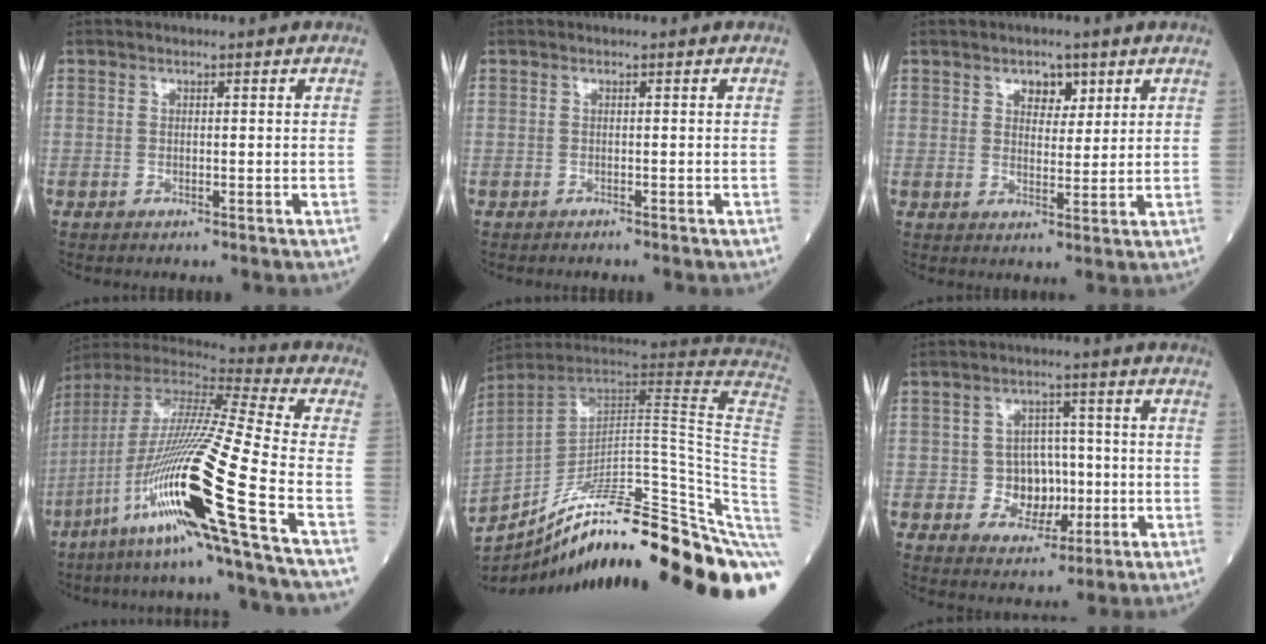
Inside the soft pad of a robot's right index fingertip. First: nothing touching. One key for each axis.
{"total": 0.9, "fx": -0.7, "fy": 0.1, "fz": 0.4, "tx": -0.008, "ty": -0.001, "tz": -0.011}
{"total": 3.8, "fx": 2.1, "fy": 2.2, "fz": 2.2, "tx": -0.028, "ty": 0.004, "tz": 0.033}
{"total": 24.2, "fx": -10.6, "fy": -1.5, "fz": 21.8, "tx": -0.430, "ty": -0.045, "tz": -0.206}
{"total": 36.5, "fx": -27.8, "fy": 0.8, "fz": 23.7, "tx": -0.229, "ty": -0.046, "tz": -0.382}
{"total": 6.4, "fx": -0.8, "fy": 5.4, "fz": 3.3, "tx": -0.039, "ty": 0.015, "tz": -0.004}